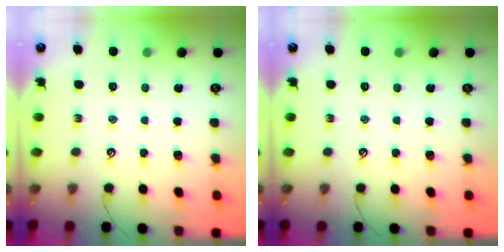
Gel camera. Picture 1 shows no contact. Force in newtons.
{"total": 0.0}